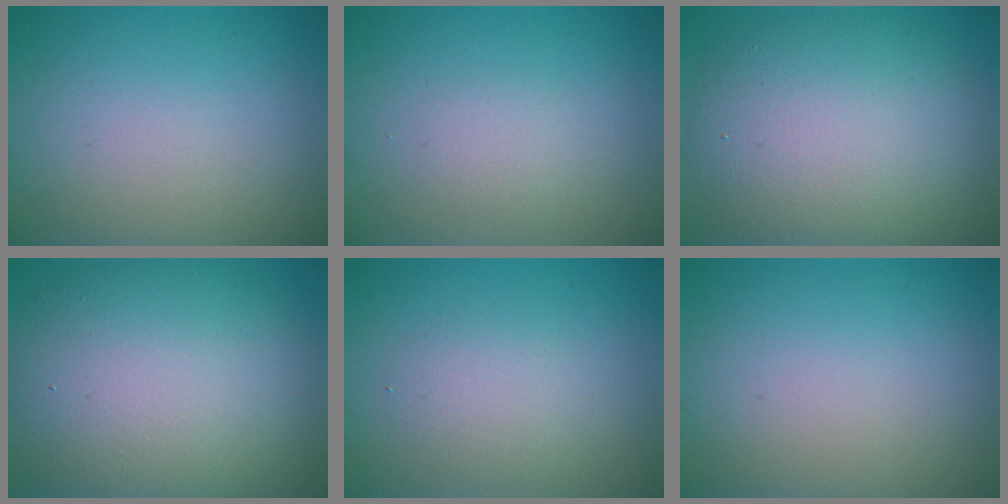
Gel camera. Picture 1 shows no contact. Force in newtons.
{"total": 1.2, "press": 1.2, "slide": 0.1}
{"total": 9.9, "press": 9.9, "slide": 0.5}
{"total": 12.3, "press": 12.2, "slide": 1.0}
{"total": 2.2, "press": 2.2, "slide": 0.1}
{"total": 0.0}